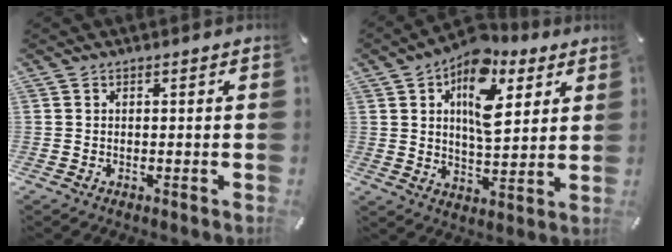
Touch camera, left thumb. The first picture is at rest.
{"total": 15.9, "force": [7.4, 8.7, 11.0], "torque": [-0.170, -0.020, 0.128]}